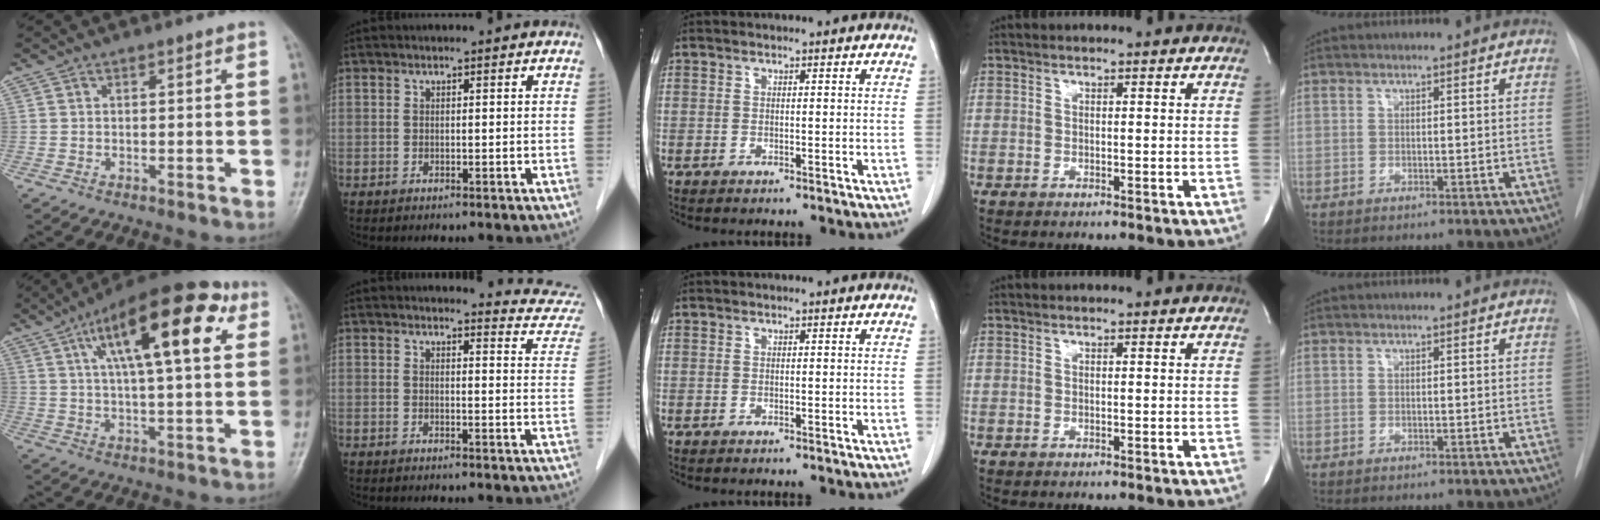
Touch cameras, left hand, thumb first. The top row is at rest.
{"thumb": {"total": 19.9, "force": [7.7, 6.7, 17.1], "torque": [-0.248, 0.003, 0.114]}, "index": {"total": 9.0, "force": [9.0, 0.7, 0.8], "torque": [0.009, -0.057, 0.073]}}